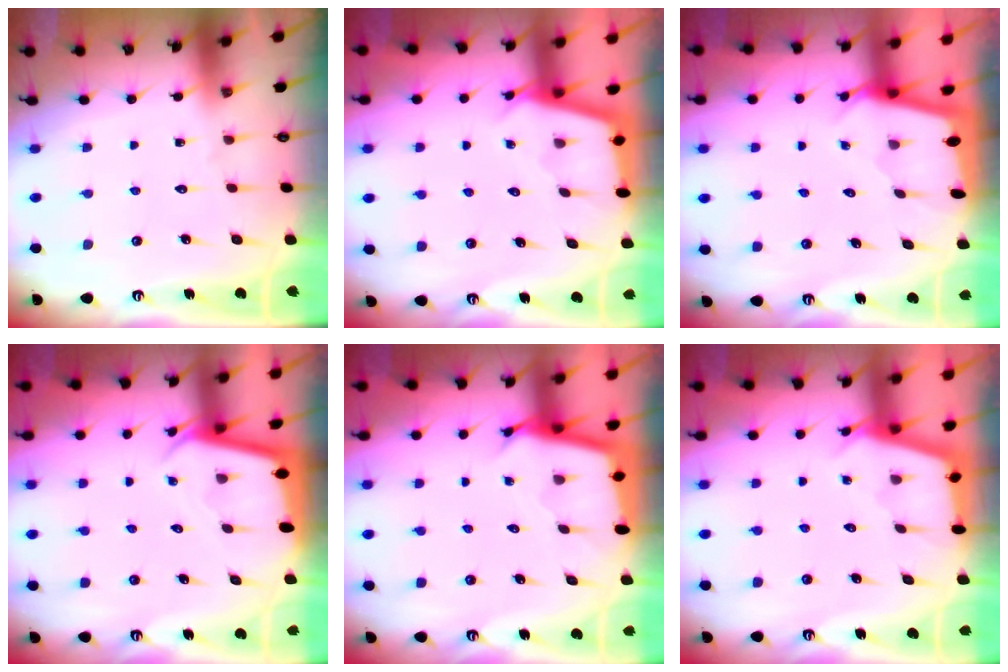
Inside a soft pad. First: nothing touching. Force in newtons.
{"total": 2.9, "press": 2.9, "slide": 0.4}
{"total": 1.7, "press": 1.7, "slide": 0.2}
{"total": 2.2, "press": 2.2, "slide": 0.1}
{"total": 2.5, "press": 2.5, "slide": 0.1}
{"total": 2.8, "press": 2.8, "slide": 0.6}